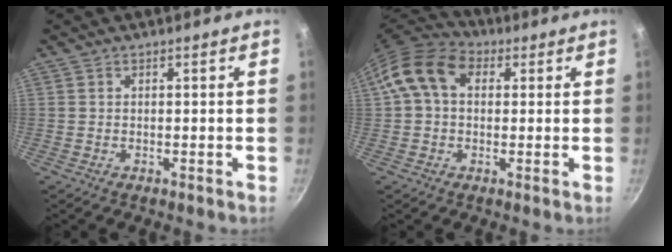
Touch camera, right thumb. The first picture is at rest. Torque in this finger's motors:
{"motor_torque": [0.25, 2.21, 0.42, -0.41, 0.22]}